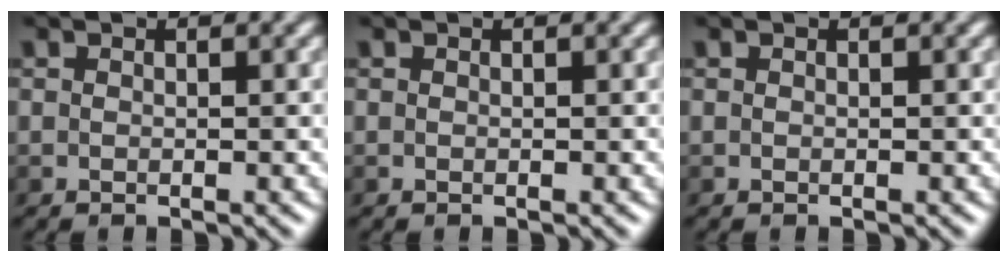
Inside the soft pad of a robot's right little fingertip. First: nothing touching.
{"total": 0.0}
{"total": 0.0}